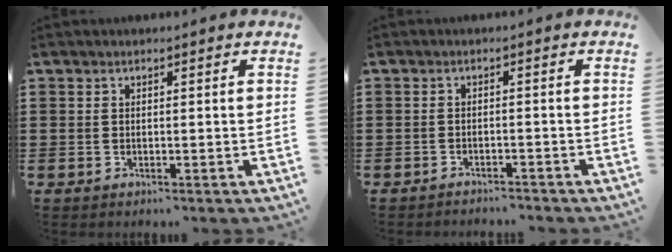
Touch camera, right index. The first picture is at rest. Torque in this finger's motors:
{"motor_torque": [-0.27, 0.43, -0.22, -0.07]}